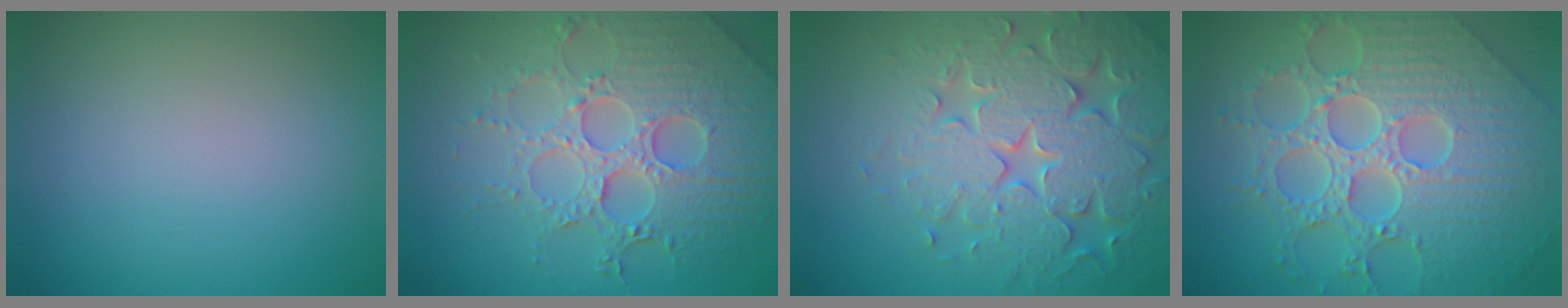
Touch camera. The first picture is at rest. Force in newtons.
{"total": 8.0, "press": 5.9, "slide": 5.5}
{"total": 7.8, "press": 7.7, "slide": 1.5}
{"total": 9.4, "press": 6.9, "slide": 6.3}